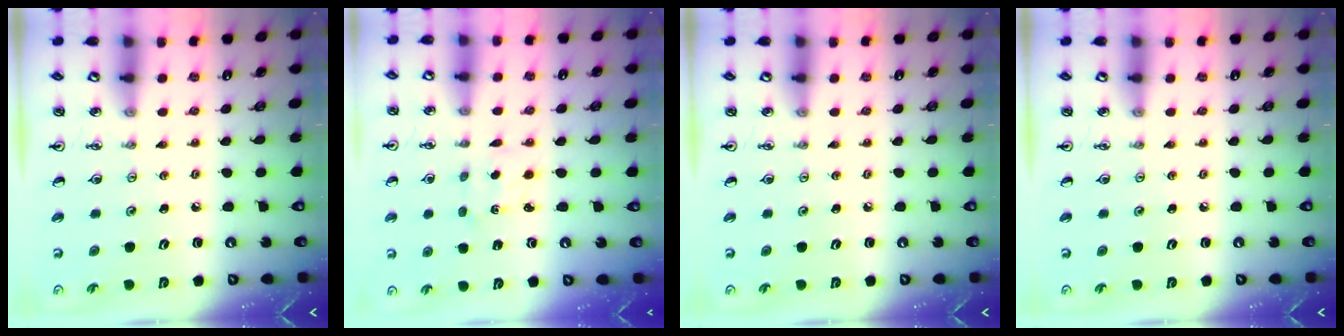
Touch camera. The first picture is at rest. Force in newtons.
{"total": 2.0, "press": 2.0, "slide": 0.4}
{"total": 0.0}
{"total": 0.0}